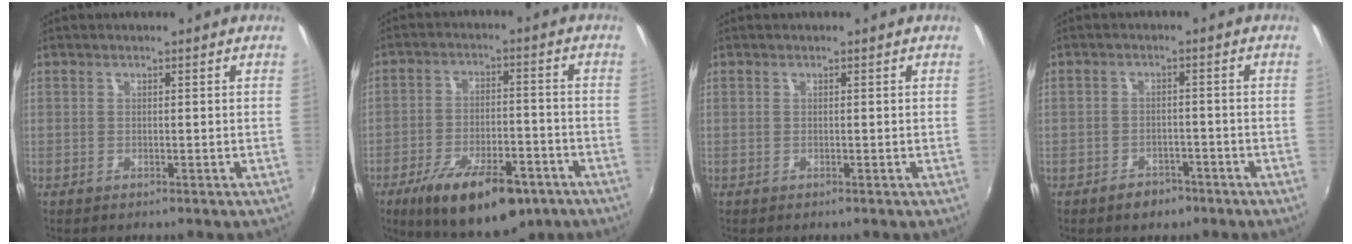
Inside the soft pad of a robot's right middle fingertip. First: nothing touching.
{"total": 17.7, "force": [-11.0, 6.7, 12.1], "torque": [-0.215, -0.028, -0.163]}
{"total": 0.0}
{"total": 4.3, "force": [-3.0, 2.8, 1.2], "torque": [-0.034, 0.005, -0.039]}